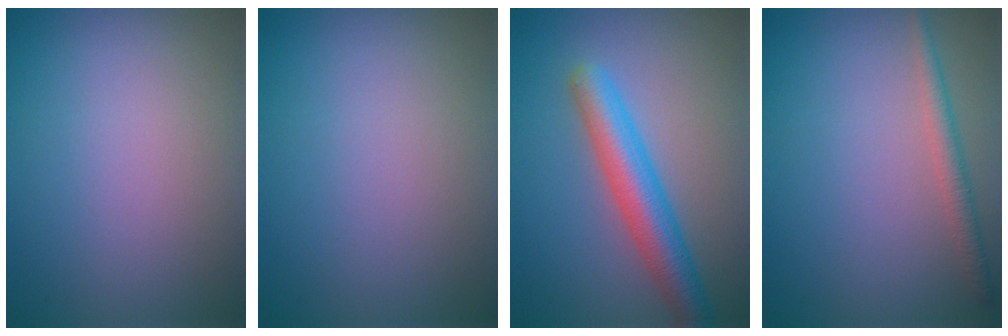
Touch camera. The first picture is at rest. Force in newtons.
{"total": 0.0}
{"total": 4.9, "press": 4.9, "slide": 0.2}
{"total": 1.9, "press": 1.9, "slide": 0.0}